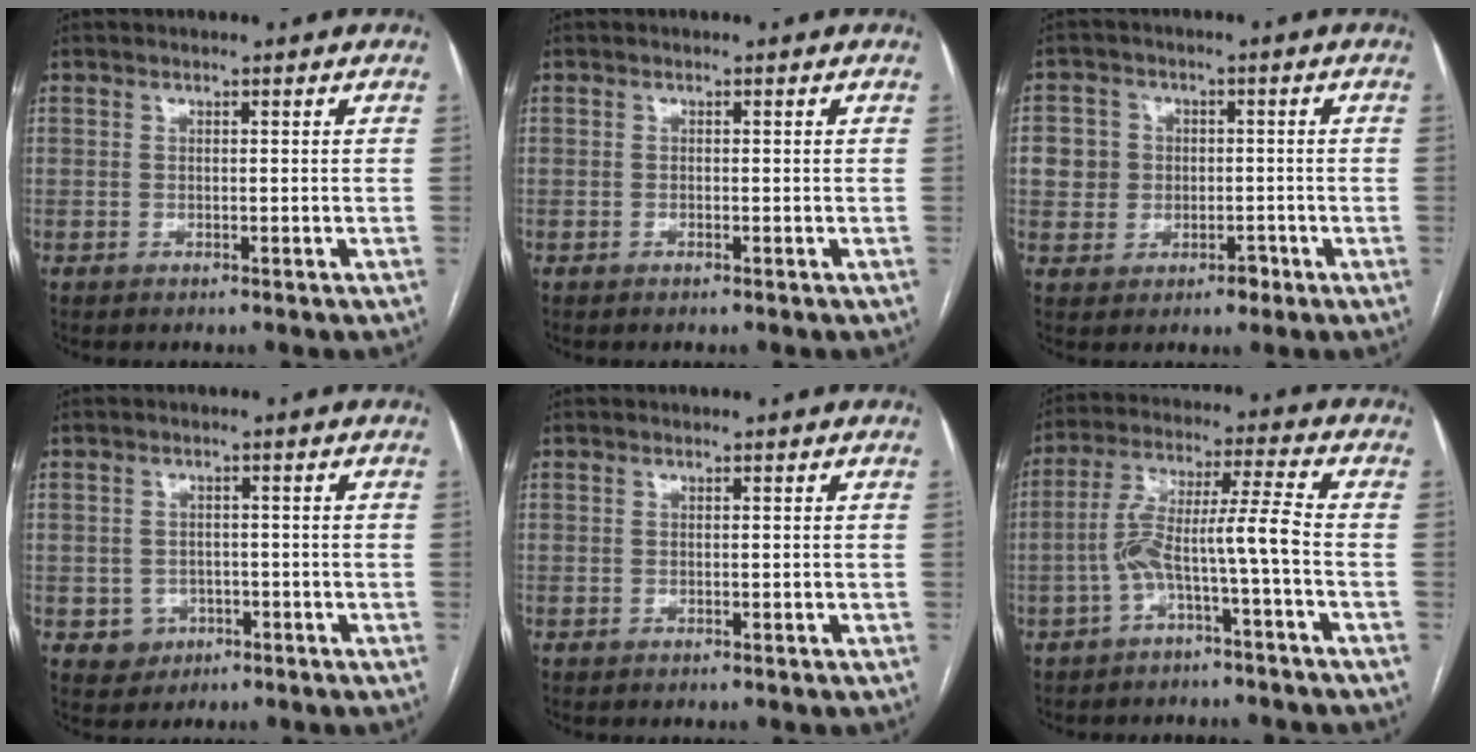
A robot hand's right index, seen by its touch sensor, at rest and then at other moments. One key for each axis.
{"total": 0.0}
{"total": 5.8, "fx": -0.8, "fy": 5.4, "fz": 1.8, "tx": -0.018, "ty": 0.019, "tz": -0.003}
{"total": 3.6, "fx": -1.2, "fy": 3.4, "fz": 0.4, "tx": 0.003, "ty": 0.011, "tz": -0.009}
{"total": 0.0}
{"total": 8.2, "fx": -3.1, "fy": -0.4, "fz": 7.6, "tx": -0.144, "ty": 0.036, "tz": -0.055}